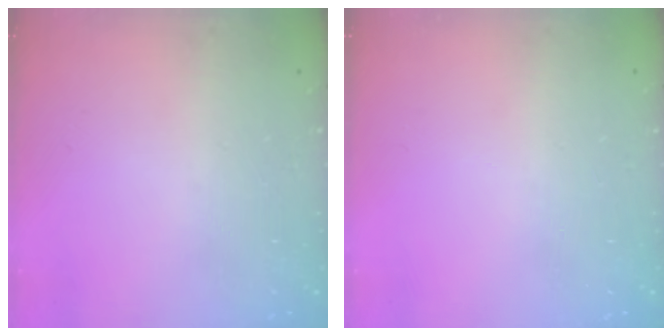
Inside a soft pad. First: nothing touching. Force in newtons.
{"total": 0.0}